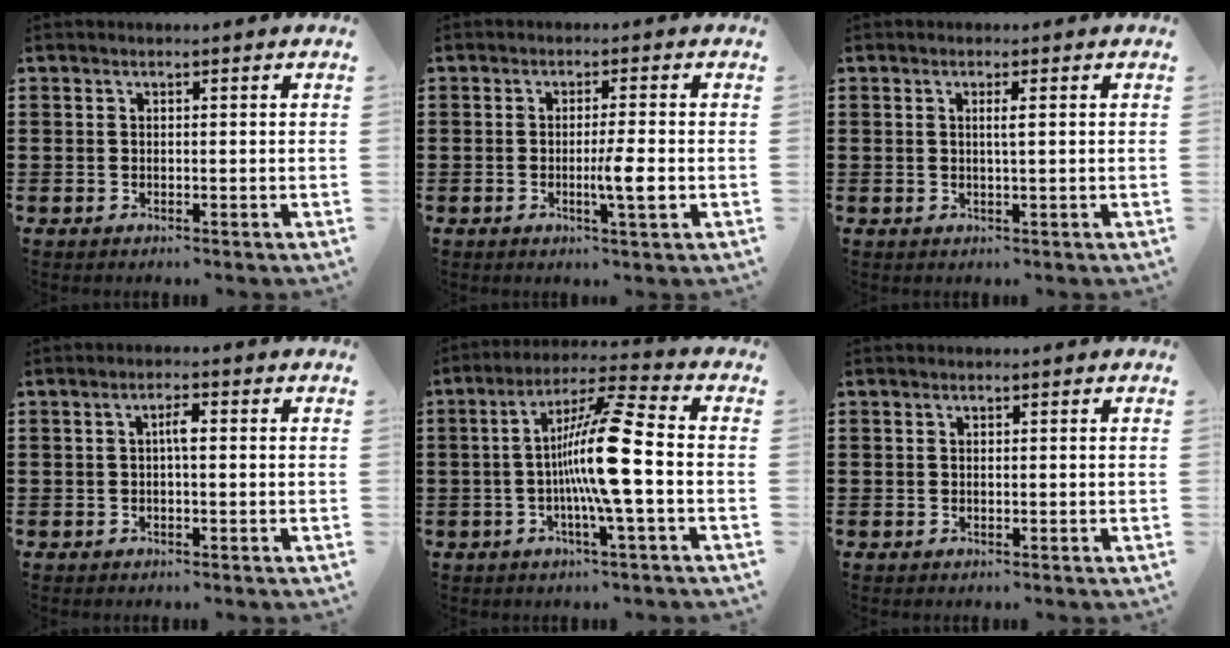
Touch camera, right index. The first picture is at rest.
{"total": 4.6, "force": [-1.0, 0.1, 4.4], "torque": [-0.075, -0.008, -0.019]}
{"total": 1.4, "force": [0.2, -0.1, 1.4], "torque": [-0.026, -0.003, 0.002]}
{"total": 2.2, "force": [0.0, 0.6, 2.2], "torque": [-0.042, 0.005, -0.002]}
{"total": 11.7, "force": [-1.6, 0.1, 11.6], "torque": [-0.231, -0.008, -0.042]}
{"total": 0.0}